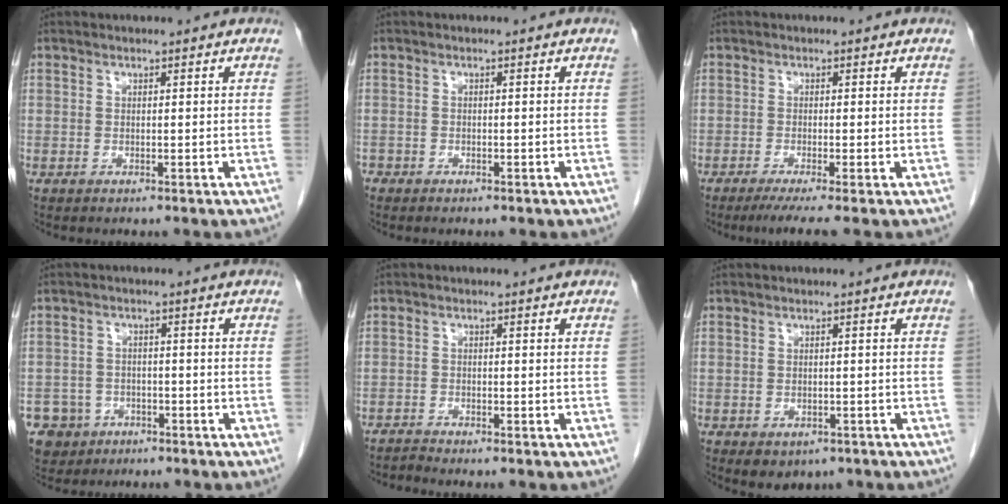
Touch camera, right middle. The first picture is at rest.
{"total": 1.2, "force": [-1.0, 0.8, 0.2], "torque": [-0.004, 0.002, -0.017]}
{"total": 4.0, "force": [-2.8, -0.5, 2.8], "torque": [-0.043, -0.013, -0.051]}
{"total": 6.7, "force": [-3.5, 5.6, 0.7], "torque": [-0.018, 0.009, -0.052]}
{"total": 1.1, "force": [-1.0, -0.3, -0.3], "torque": [0.010, -0.005, -0.021]}
{"total": 3.8, "force": [-2.2, 2.6, 1.7], "torque": [-0.018, -0.003, -0.019]}